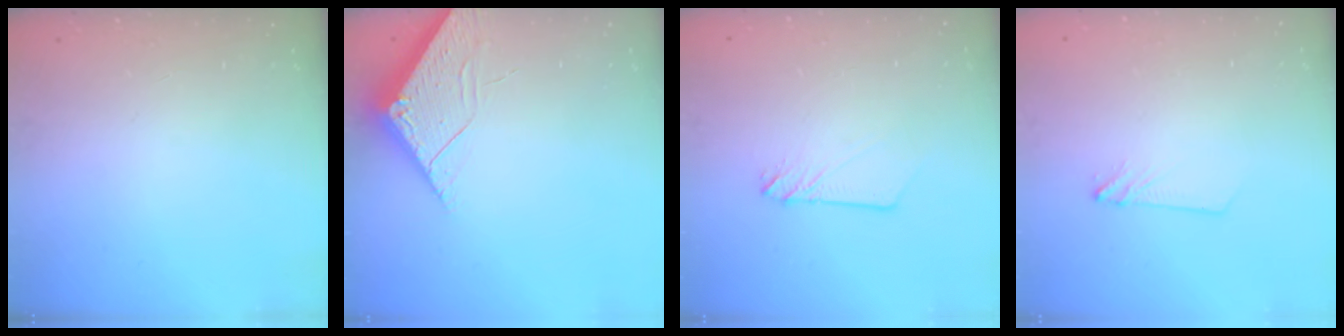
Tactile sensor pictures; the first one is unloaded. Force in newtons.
{"total": 4.0, "press": 3.9, "slide": 0.4}
{"total": 3.3, "press": 3.2, "slide": 0.5}
{"total": 2.8, "press": 2.8, "slide": 0.3}